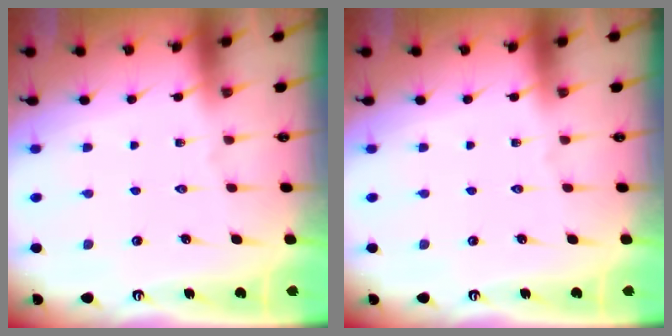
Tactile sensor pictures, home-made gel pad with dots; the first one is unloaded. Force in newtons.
{"total": 0.0}